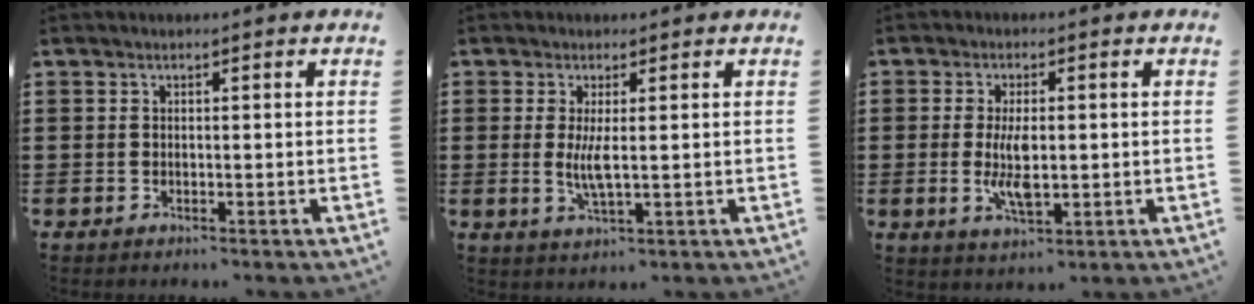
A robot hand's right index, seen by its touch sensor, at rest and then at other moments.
{"total": 3.6, "force": [0.3, 0.6, 3.6], "torque": [-0.073, -0.007, 0.003]}
{"total": 6.0, "force": [-0.3, 2.4, 5.5], "torque": [-0.113, -0.008, -0.012]}